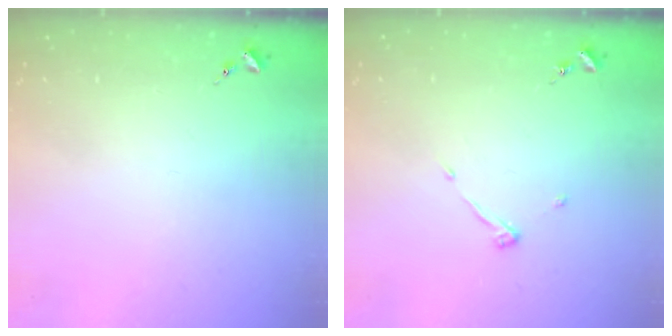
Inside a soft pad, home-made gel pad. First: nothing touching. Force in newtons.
{"total": 3.9, "press": 3.9, "slide": 0.5}